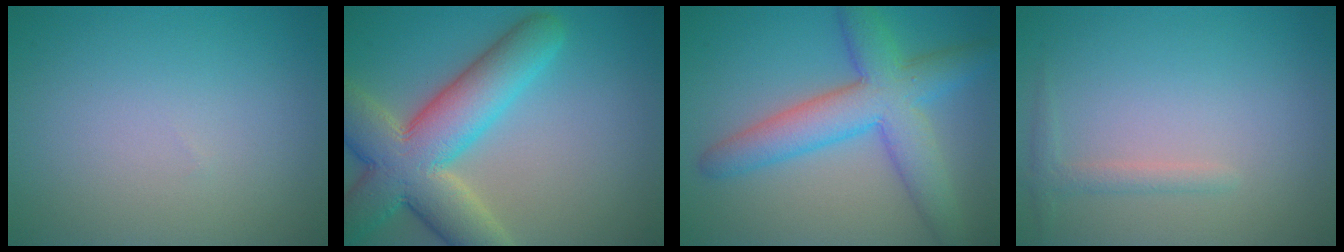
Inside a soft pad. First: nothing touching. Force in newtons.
{"total": 10.3, "press": 10.3, "slide": 0.7}
{"total": 7.2, "press": 7.2, "slide": 0.3}
{"total": 1.3, "press": 1.3, "slide": 0.1}